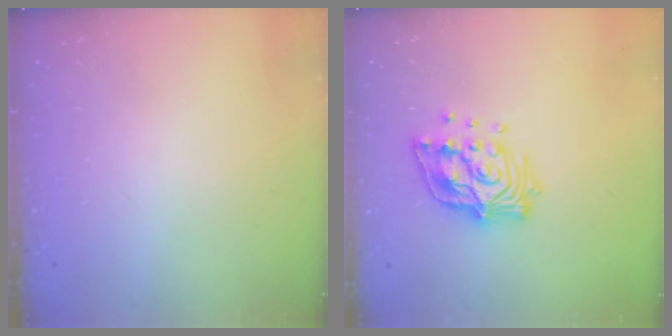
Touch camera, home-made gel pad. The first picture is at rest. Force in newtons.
{"total": 14.7, "press": 14.6, "slide": 1.4}